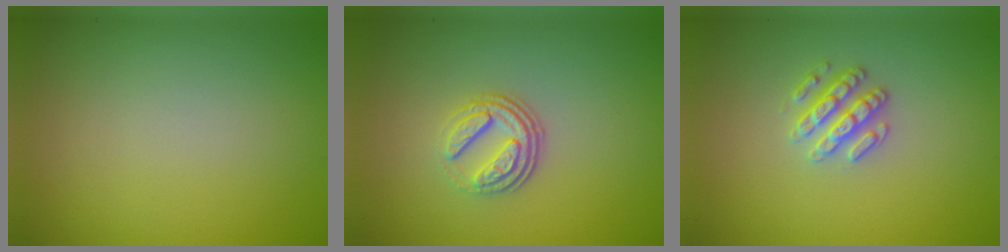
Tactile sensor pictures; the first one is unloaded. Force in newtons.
{"total": 3.5, "press": 2.5, "slide": 2.5}
{"total": 2.6, "press": 2.5, "slide": 0.4}